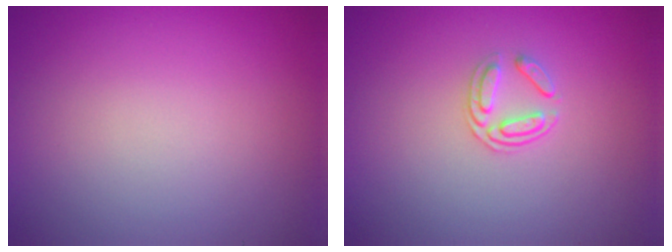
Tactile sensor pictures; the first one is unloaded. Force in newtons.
{"total": 1.7, "press": 1.3, "slide": 1.1}